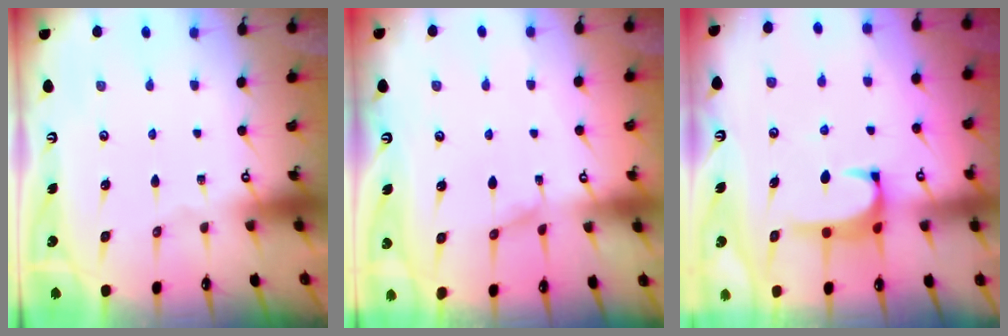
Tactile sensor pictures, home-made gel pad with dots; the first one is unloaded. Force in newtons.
{"total": 1.0, "press": 0.8, "slide": 0.7}
{"total": 1.3, "press": 1.2, "slide": 0.5}